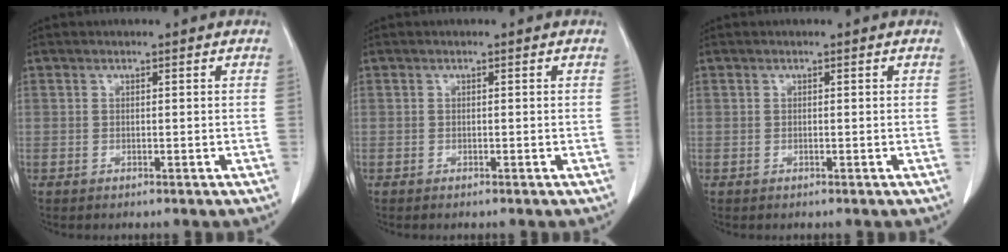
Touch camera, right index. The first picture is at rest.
{"total": 0.0}
{"total": 0.0}